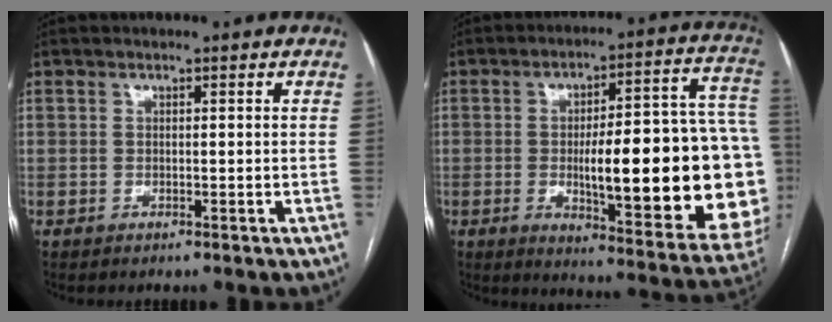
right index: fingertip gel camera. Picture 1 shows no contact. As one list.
[{"total": 28.9, "force": [-3.0, 5.3, 28.2], "torque": [-0.296, 0.017, -0.034]}]